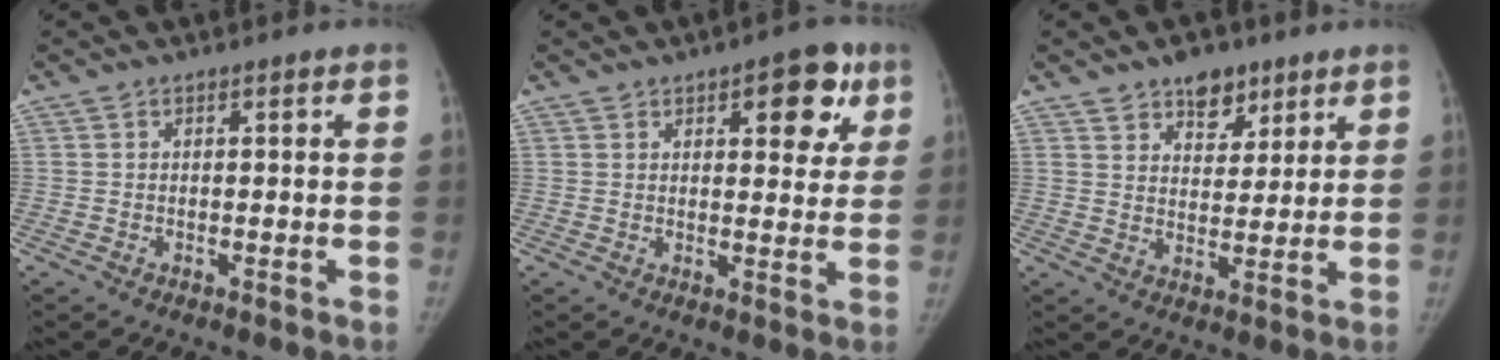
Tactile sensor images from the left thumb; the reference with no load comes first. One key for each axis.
{"total": 9.0, "fx": 4.2, "fy": 4.3, "fz": 6.7, "tx": -0.044, "ty": -0.011, "tz": 0.047}
{"total": 7.5, "fx": 5.0, "fy": 4.4, "fz": 3.4, "tx": -0.017, "ty": -0.028, "tz": 0.080}